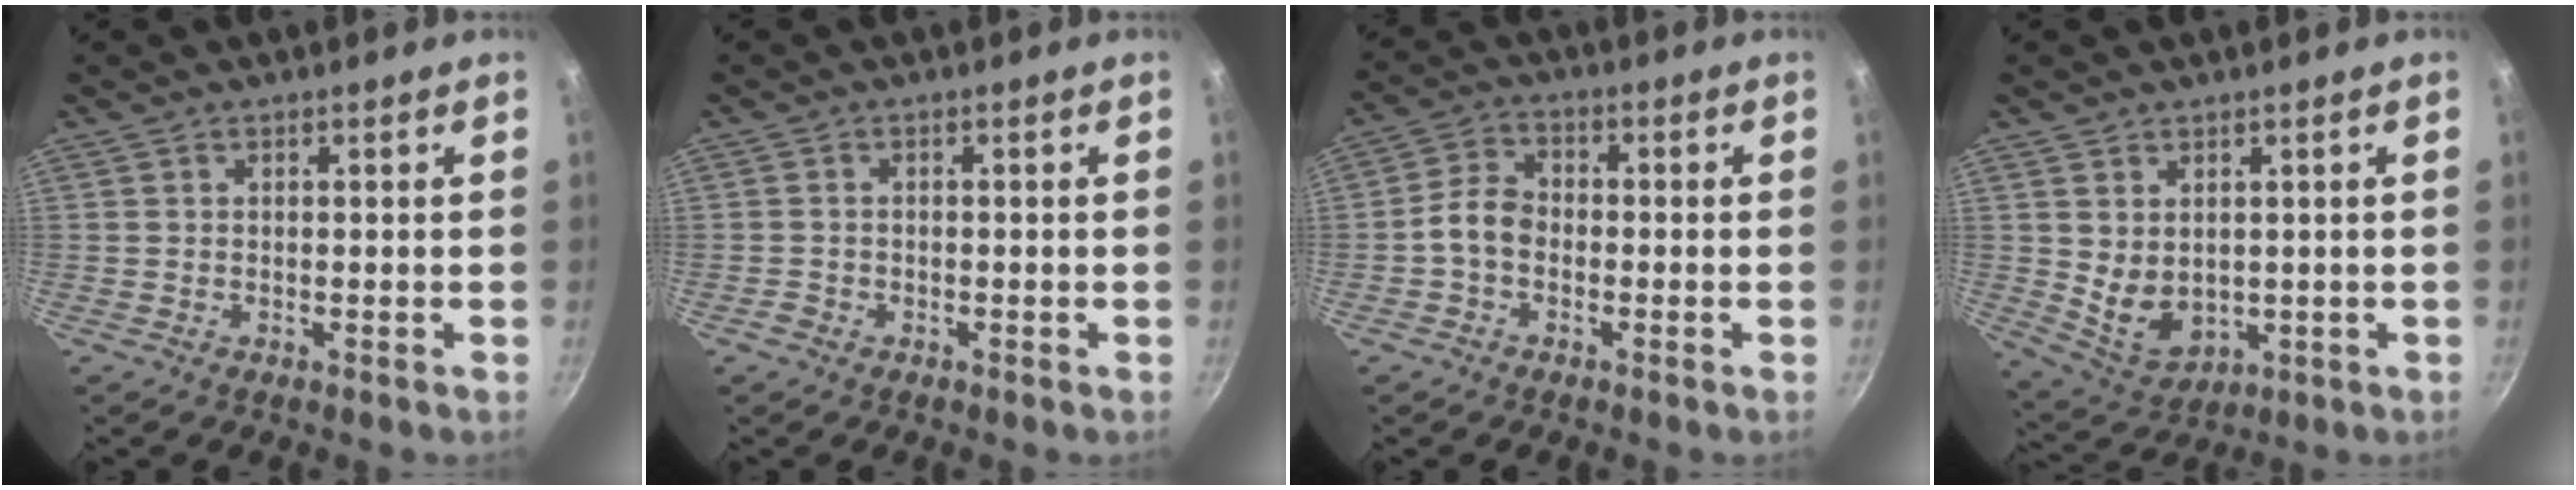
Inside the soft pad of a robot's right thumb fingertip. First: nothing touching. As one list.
[{"total": 1.5, "force": [-1.0, 1.1, 0.3], "torque": [-0.009, 0.011, -0.016]}, {"total": 5.3, "force": [-1.4, 3.9, 3.4], "torque": [-0.052, 0.029, -0.040]}, {"total": 7.5, "force": [1.0, 5.4, 5.0], "torque": [-0.074, -0.020, 0.043]}]